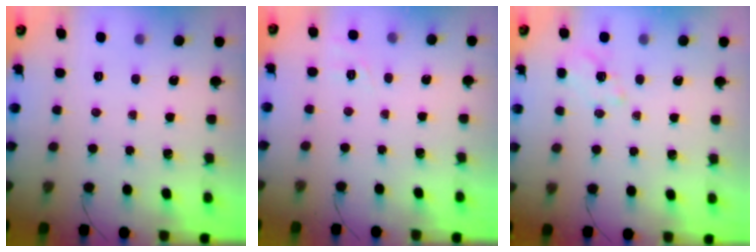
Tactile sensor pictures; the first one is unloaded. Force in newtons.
{"total": 1.9, "press": 0.3, "slide": 1.9}
{"total": 2.4, "press": 1.9, "slide": 1.5}